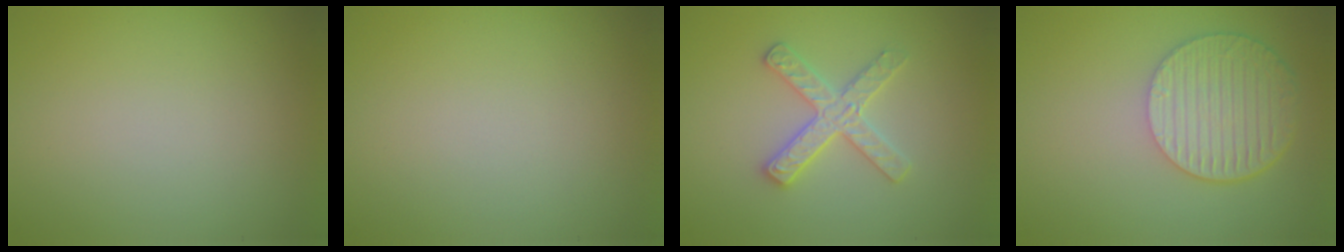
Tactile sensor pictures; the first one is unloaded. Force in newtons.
{"total": 0.0}
{"total": 2.9, "press": 2.9, "slide": 0.5}
{"total": 6.1, "press": 4.5, "slide": 4.0}